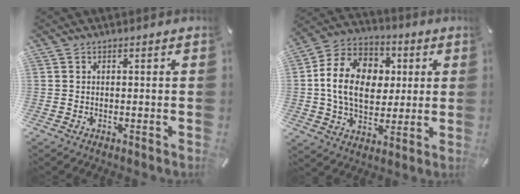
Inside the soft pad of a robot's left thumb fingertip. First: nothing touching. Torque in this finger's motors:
{"motor_torque": [0.89, 0.89, 1.52, 0.42, 0.23]}